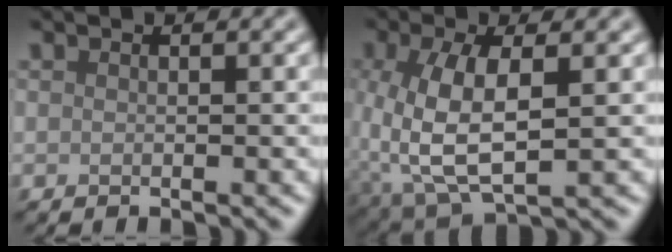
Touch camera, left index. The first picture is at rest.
{"total": 7.0, "force": [0.2, 3.2, 6.2], "torque": [-0.142, 0.000, 0.007]}